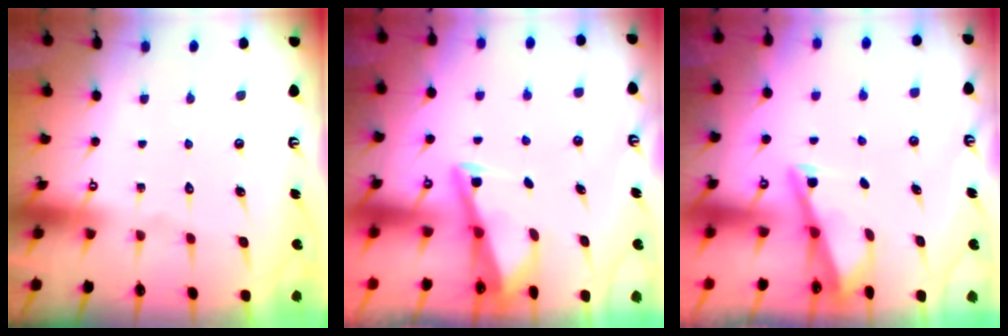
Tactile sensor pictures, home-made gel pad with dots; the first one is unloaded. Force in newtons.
{"total": 2.8, "press": 2.8, "slide": 0.4}
{"total": 3.0, "press": 3.0, "slide": 0.3}